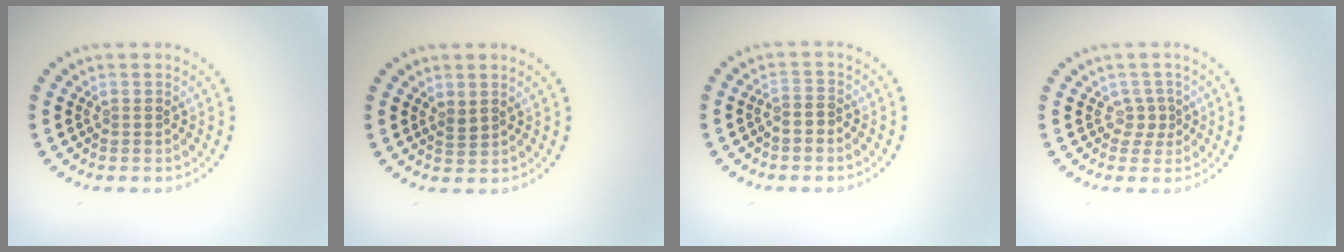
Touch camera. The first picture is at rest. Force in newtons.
{"total": 0.9, "press": 0.7, "slide": 0.5}
{"total": 1.7, "press": 1.4, "slide": 1.0}
{"total": 1.3, "press": 1.0, "slide": 0.9}